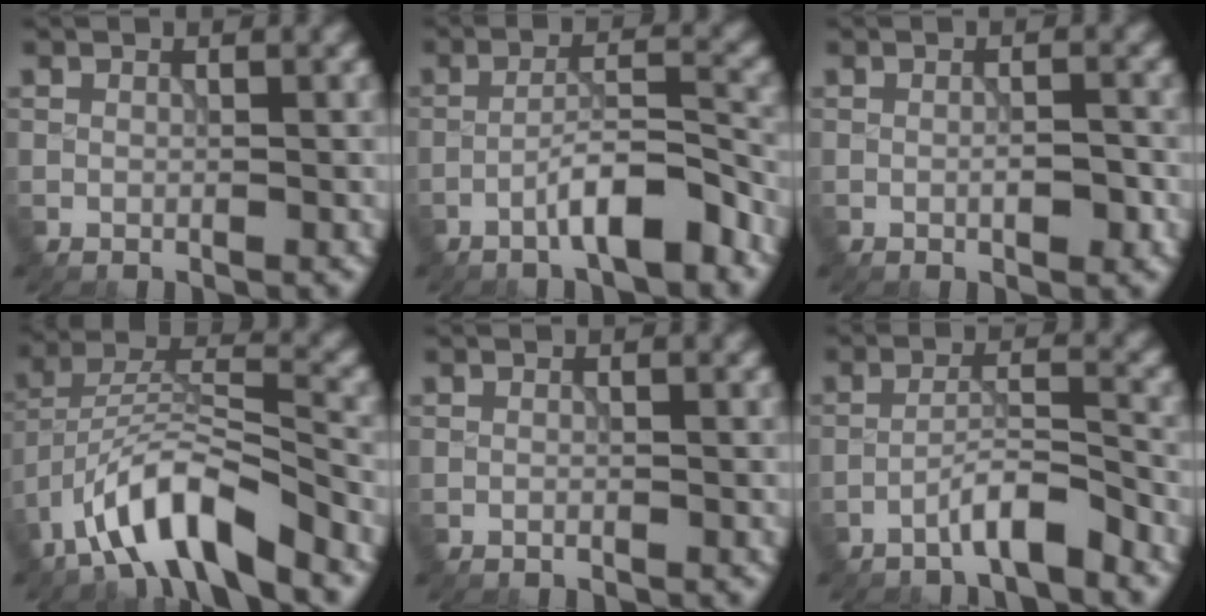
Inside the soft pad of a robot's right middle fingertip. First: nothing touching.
{"total": 5.1, "force": [-3.2, 0.8, 3.9], "torque": [-0.063, 0.015, -0.059]}
{"total": 2.0, "force": [-0.6, 0.6, 1.8], "torque": [-0.029, 0.000, -0.010]}
{"total": 9.4, "force": [-6.4, 2.7, 6.3], "torque": [-0.108, 0.010, -0.119]}
{"total": 0.0}
{"total": 3.5, "force": [-2.7, 0.3, 2.2], "torque": [-0.036, 0.013, -0.054]}